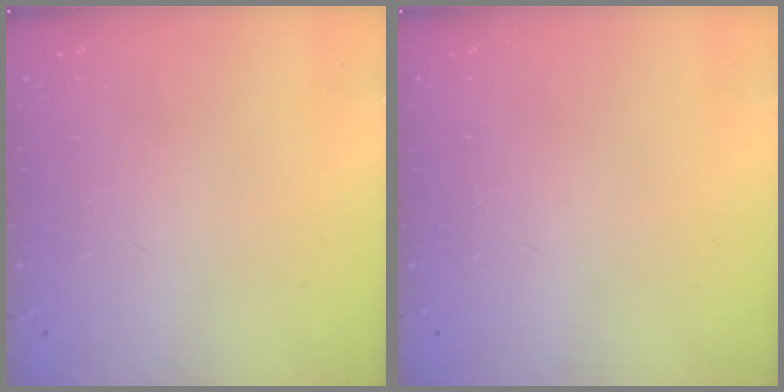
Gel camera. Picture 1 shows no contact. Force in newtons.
{"total": 0.0}